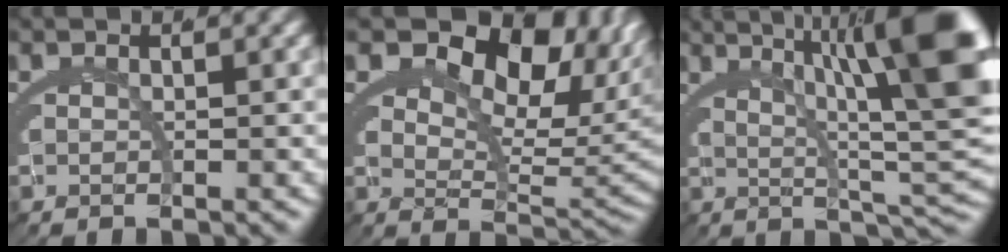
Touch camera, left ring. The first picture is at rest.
{"total": 11.9, "force": [4.2, 7.2, 8.5], "torque": [-0.131, -0.008, 0.061]}
{"total": 13.5, "force": [4.1, 4.4, 12.1], "torque": [-0.113, 0.027, 0.050]}